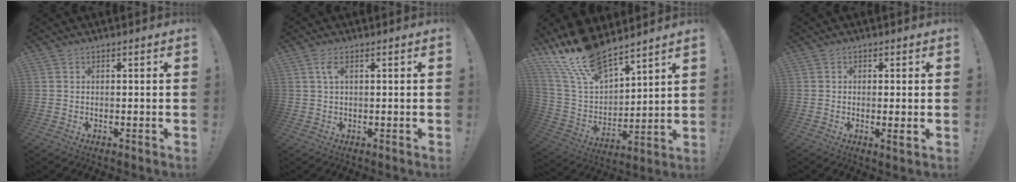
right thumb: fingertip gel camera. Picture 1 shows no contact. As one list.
[{"total": 2.8, "force": [1.0, 0.9, 2.5], "torque": [-0.046, -0.001, 0.015]}, {"total": 18.4, "force": [14.7, 7.5, 8.1], "torque": [-0.169, -0.098, 0.276]}, {"total": 2.5, "force": [-0.1, 0.0, 2.5], "torque": [-0.036, -0.008, -0.003]}]